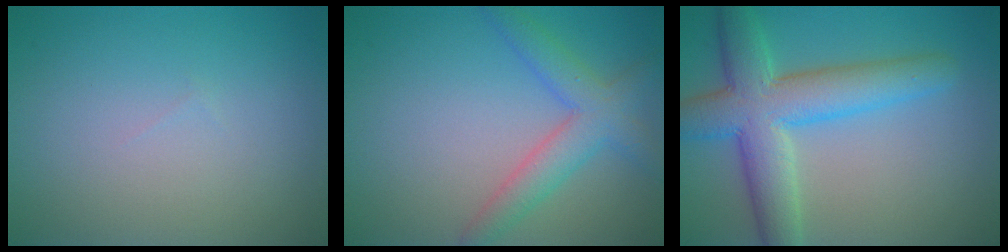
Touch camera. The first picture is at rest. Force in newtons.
{"total": 4.1, "press": 4.1, "slide": 0.2}
{"total": 7.7, "press": 7.7, "slide": 0.5}